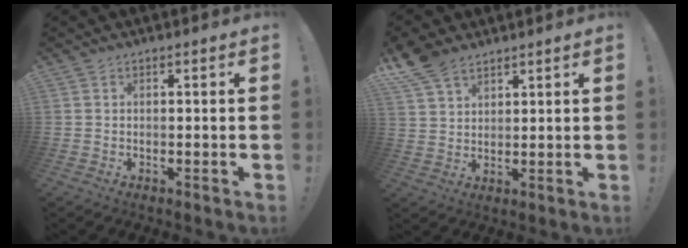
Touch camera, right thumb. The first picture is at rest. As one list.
[{"total": 7.7, "force": [5.8, 3.8, 3.2], "torque": [-0.066, -0.026, 0.115]}]